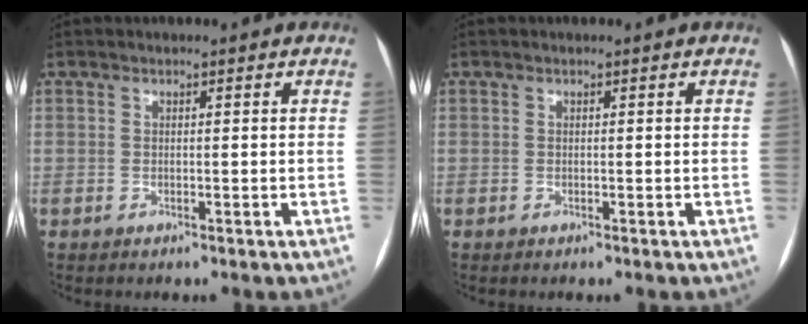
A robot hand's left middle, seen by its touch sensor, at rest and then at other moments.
{"total": 0.0}